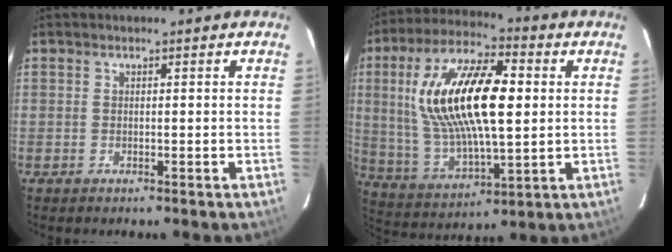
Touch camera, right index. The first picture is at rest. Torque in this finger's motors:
{"motor_torque": [1.17, -0.12, 1.05, 0.21]}